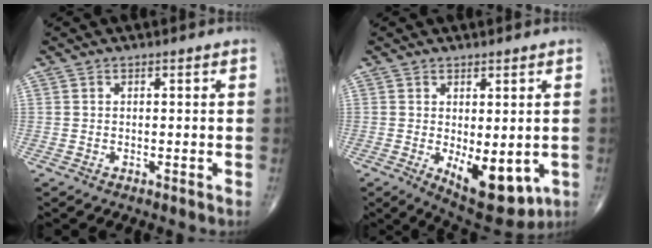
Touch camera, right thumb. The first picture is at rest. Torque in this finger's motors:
{"motor_torque": [1.06, 0.90, 0.19, -0.12, 0.21]}